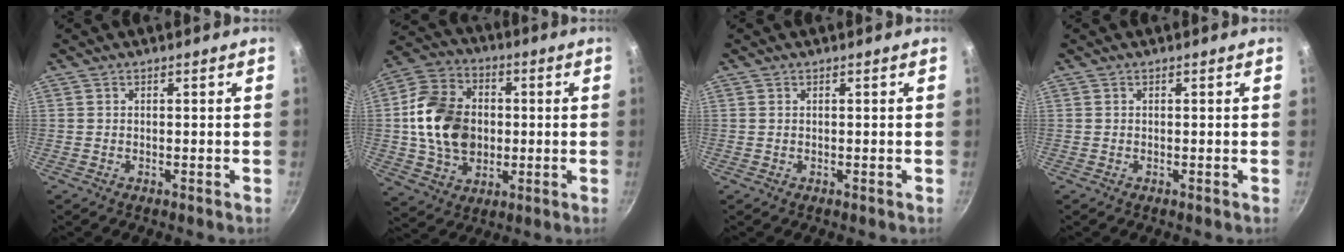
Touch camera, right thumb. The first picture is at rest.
{"total": 16.5, "force": [0.0, 12.2, 11.1], "torque": [-0.180, 0.015, -0.005]}
{"total": 0.0}
{"total": 0.0}